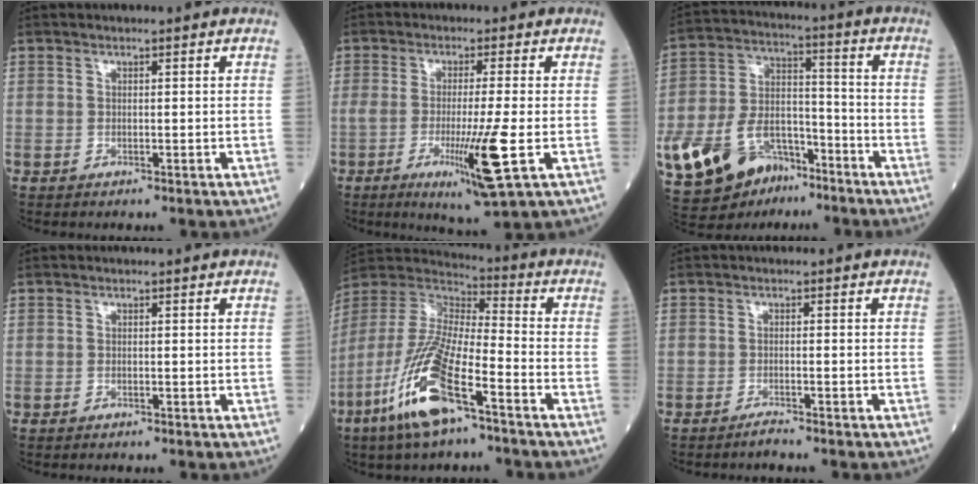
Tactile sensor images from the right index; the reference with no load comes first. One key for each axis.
{"total": 9.2, "fx": -2.6, "fy": -1.0, "fz": 8.8, "tx": -0.156, "ty": -0.032, "tz": -0.043}
{"total": 20.7, "fx": -12.1, "fy": 11.9, "fz": 11.9, "tx": -0.285, "ty": 0.009, "tz": -0.207}
{"total": 0.0}
{"total": 16.9, "fx": -8.5, "fy": 3.6, "fz": 14.1, "tx": -0.314, "ty": -0.028, "tz": -0.162}
{"total": 1.4, "fx": -1.3, "fy": -0.3, "fz": 0.5, "tx": -0.011, "ty": -0.001, "tz": -0.022}